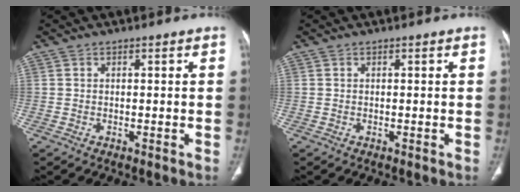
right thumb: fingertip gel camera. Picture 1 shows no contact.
{"total": 0.0}